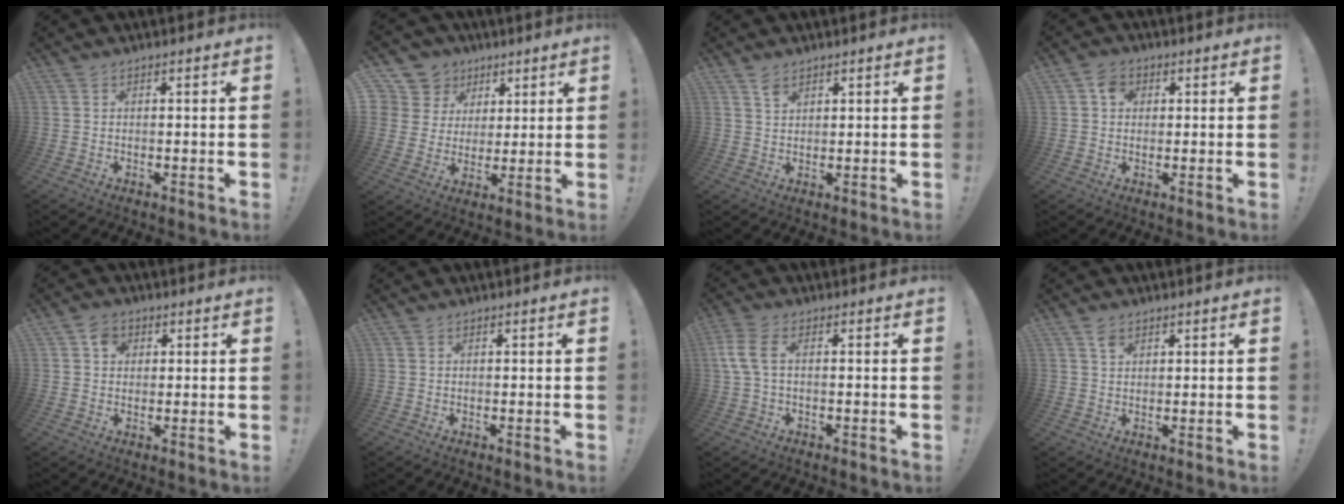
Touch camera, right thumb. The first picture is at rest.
{"total": 10.4, "force": [4.8, 8.8, 2.7], "torque": [-0.041, -0.031, 0.099]}
{"total": 2.5, "force": [1.9, 1.4, 0.9], "torque": [-0.005, -0.012, 0.033]}
{"total": 3.9, "force": [0.7, 3.4, 1.9], "torque": [-0.024, 0.007, 0.011]}
{"total": 3.9, "force": [1.0, 3.5, 1.5], "torque": [-0.021, 0.005, 0.016]}
{"total": 0.0}
{"total": 6.1, "force": [0.3, 2.8, 5.4], "torque": [-0.114, -0.004, 0.010]}
{"total": 2.2, "force": [1.4, 1.5, 0.9], "torque": [-0.004, -0.007, 0.023]}